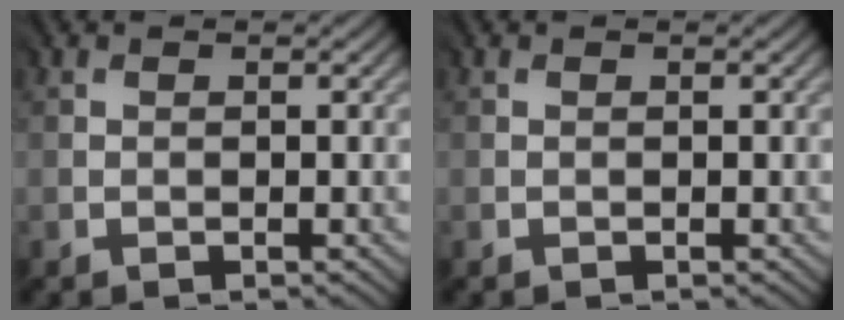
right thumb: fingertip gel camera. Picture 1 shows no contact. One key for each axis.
{"total": 0.0}